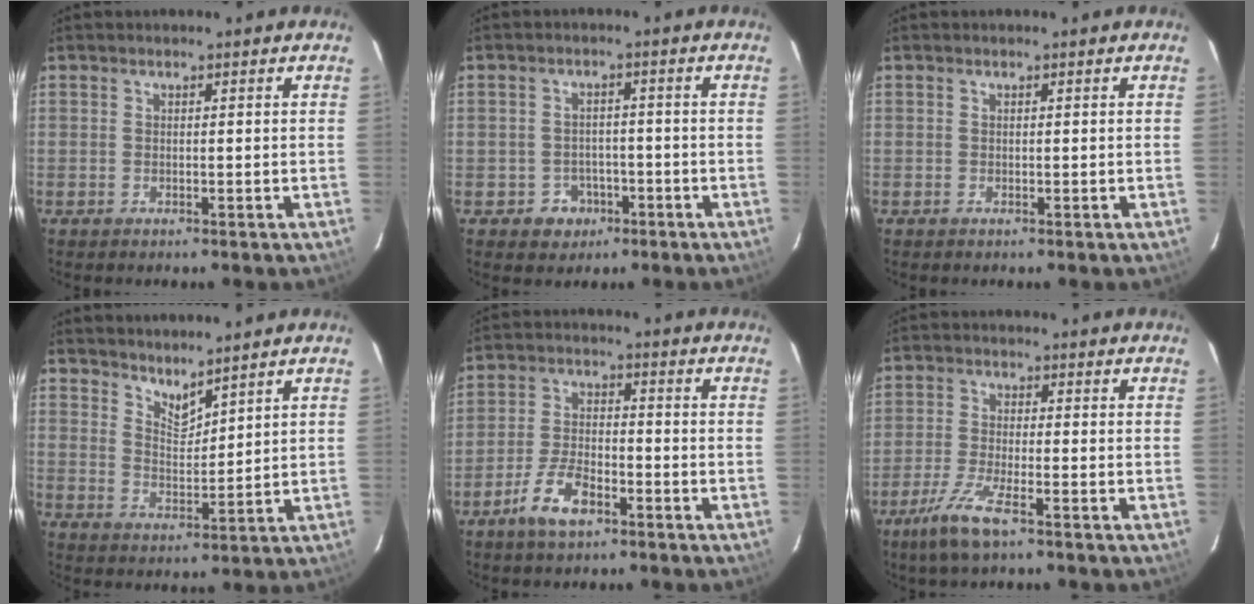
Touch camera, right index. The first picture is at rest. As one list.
[{"total": 4.8, "force": [-2.2, 4.3, 0.6], "torque": [-0.026, 0.018, -0.020]}, {"total": 0.0}, {"total": 4.7, "force": [4.3, 1.1, 1.7], "torque": [-0.025, -0.006, 0.077]}, {"total": 7.8, "force": [-4.9, 3.1, 5.2], "torque": [-0.115, 0.003, -0.091]}, {"total": 7.4, "force": [-4.8, 1.1, 5.5], "torque": [-0.131, -0.013, -0.094]}]